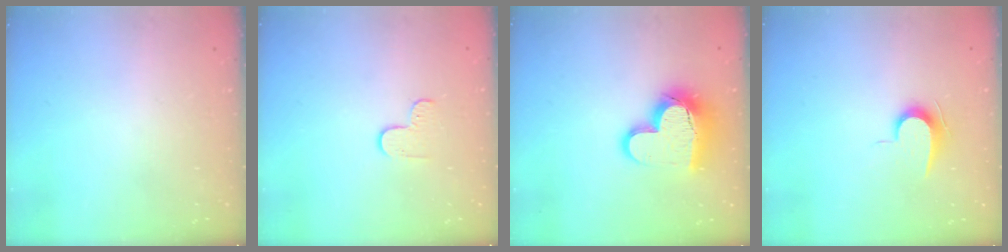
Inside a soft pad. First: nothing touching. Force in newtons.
{"total": 4.0, "press": 4.0, "slide": 0.3}
{"total": 14.9, "press": 14.9, "slide": 1.2}
{"total": 7.2, "press": 7.2, "slide": 0.7}